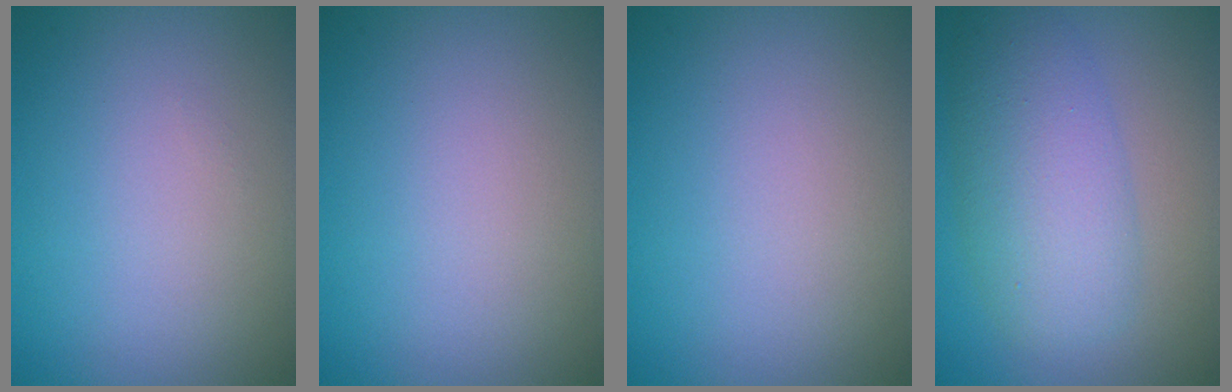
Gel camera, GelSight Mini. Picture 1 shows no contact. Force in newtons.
{"total": 0.0}
{"total": 0.0}
{"total": 6.0, "press": 6.0, "slide": 0.2}